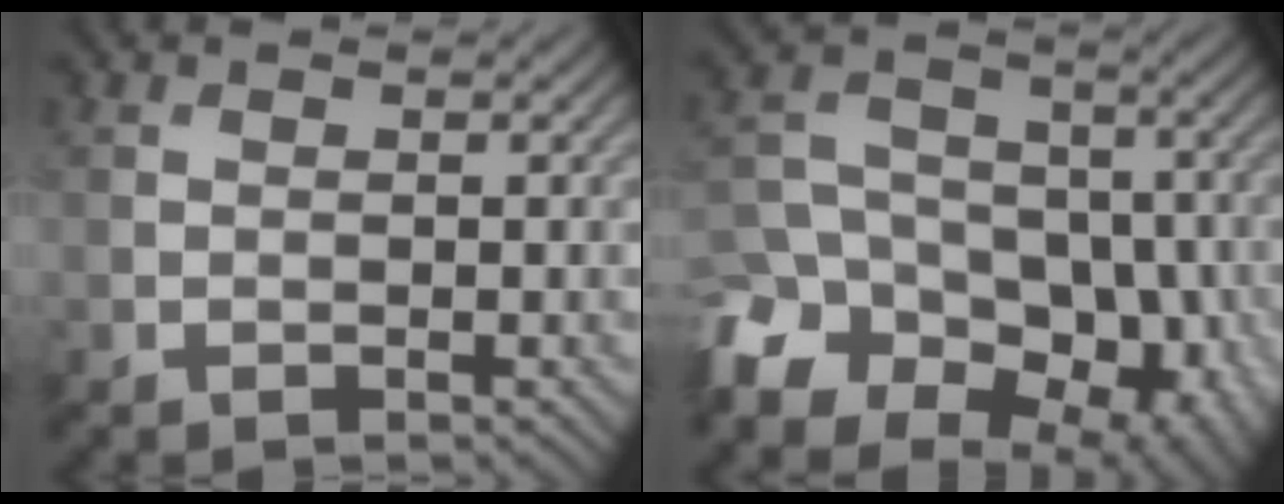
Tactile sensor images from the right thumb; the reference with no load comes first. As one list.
[{"total": 17.2, "force": [-8.6, 13.0, 7.3], "torque": [-0.167, -0.048, -0.146]}]